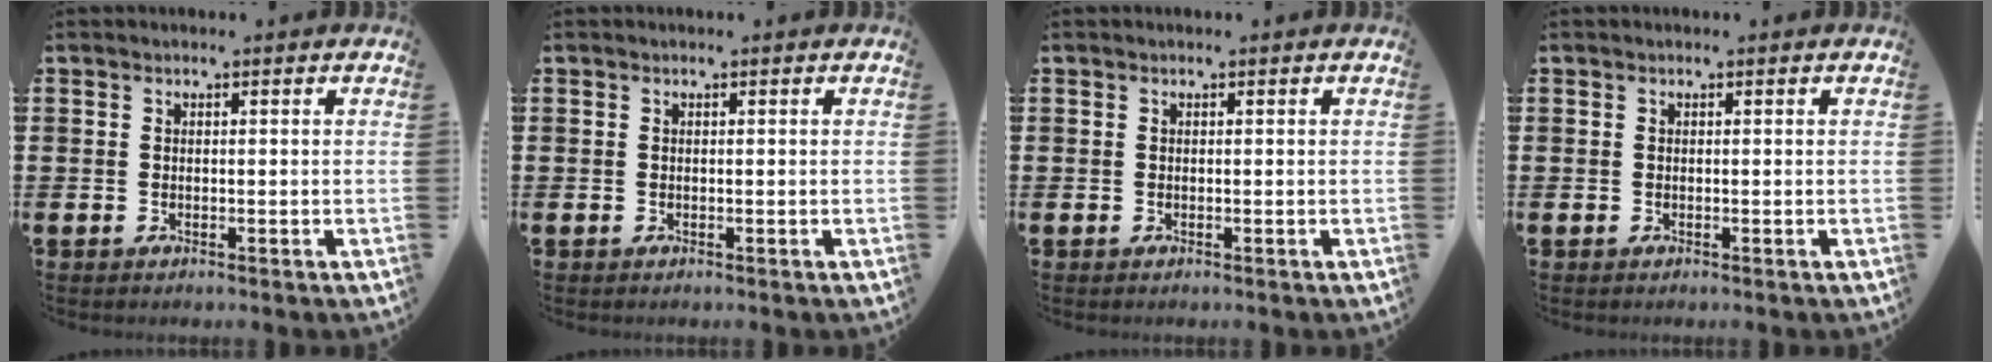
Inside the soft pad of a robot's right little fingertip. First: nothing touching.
{"total": 0.0}
{"total": 0.0}
{"total": 0.0}